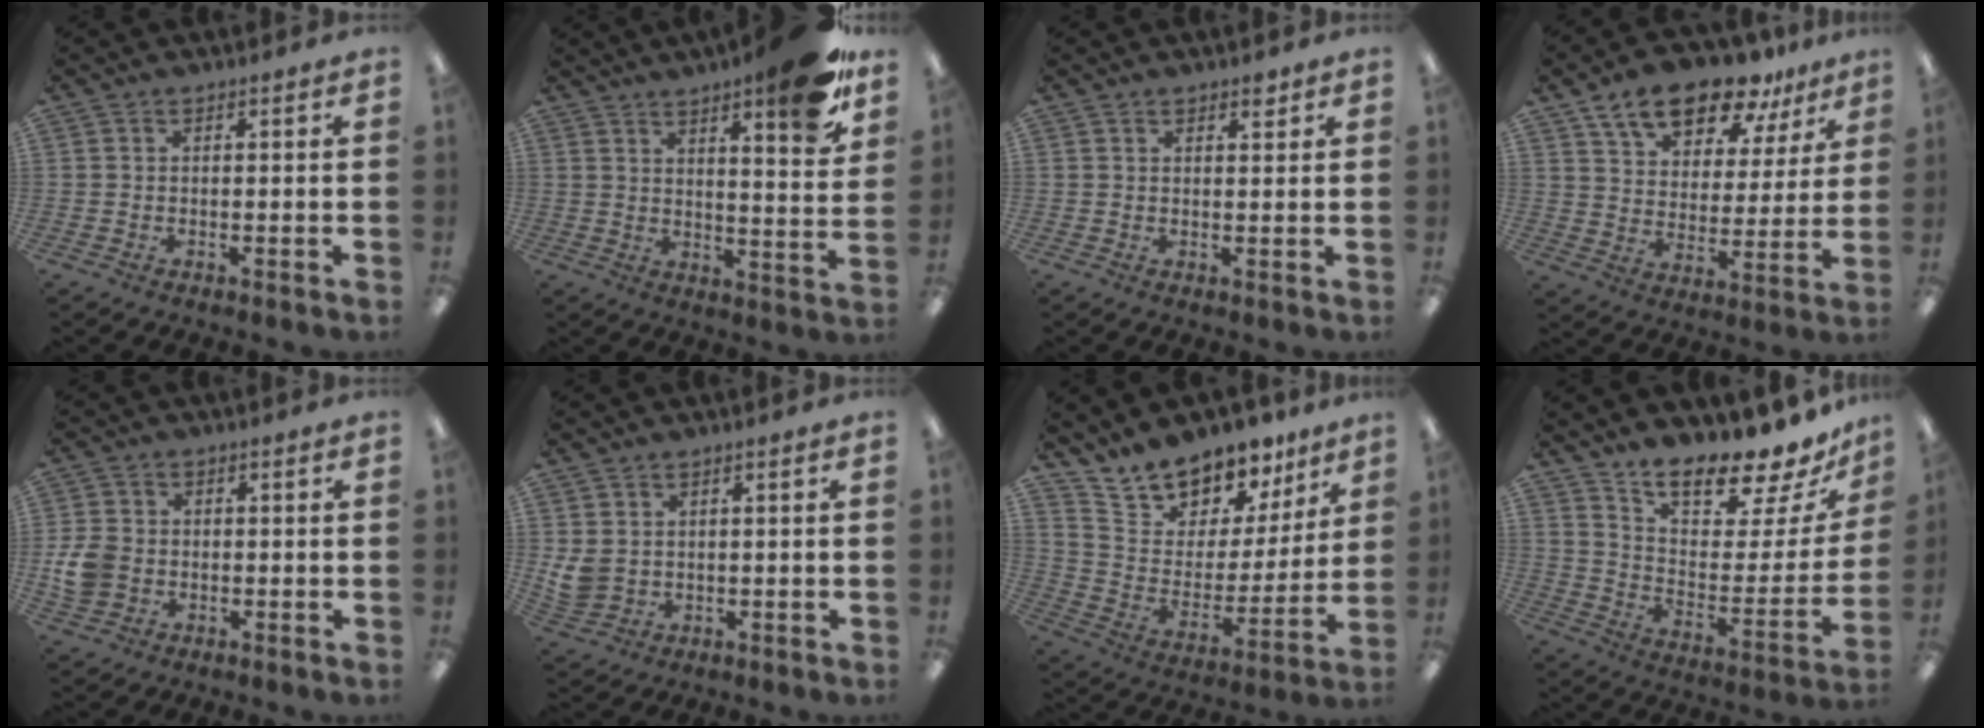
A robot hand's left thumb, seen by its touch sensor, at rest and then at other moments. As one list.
[{"total": 11.5, "force": [8.5, 2.0, 7.5], "torque": [-0.102, -0.056, 0.137]}, {"total": 2.1, "force": [1.7, 0.9, 0.9], "torque": [-0.003, -0.006, 0.027]}, {"total": 16.1, "force": [12.1, 7.4, 7.6], "torque": [-0.128, -0.065, 0.214]}, {"total": 6.6, "force": [-1.0, 5.5, 3.5], "torque": [-0.080, 0.011, -0.016]}, {"total": 4.7, "force": [1.3, 3.9, 2.1], "torque": [-0.050, -0.005, 0.026]}, {"total": 13.4, "force": [12.3, 5.2, 0.5], "torque": [-0.040, -0.114, 0.229]}, {"total": 14.5, "force": [13.4, 3.3, 4.3], "torque": [-0.066, -0.124, 0.229]}]